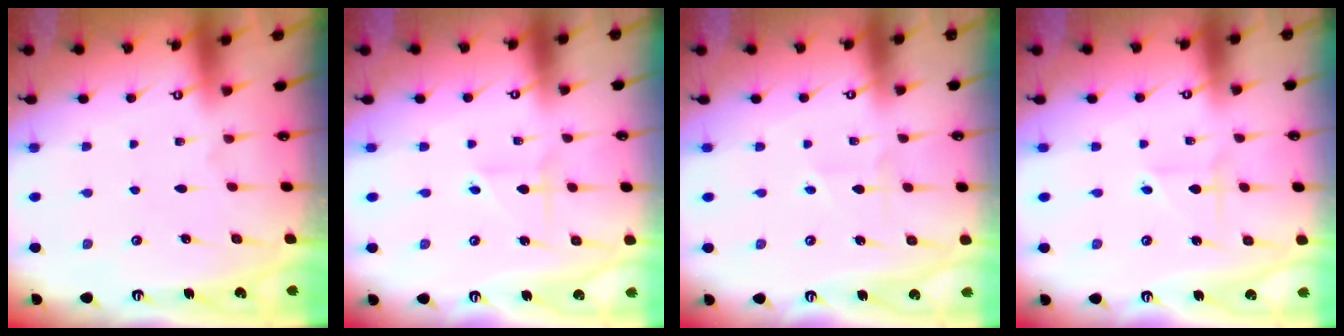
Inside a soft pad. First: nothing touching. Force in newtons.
{"total": 2.1, "press": 1.9, "slide": 0.7}
{"total": 1.9, "press": 1.7, "slide": 1.0}
{"total": 1.8, "press": 1.7, "slide": 0.7}